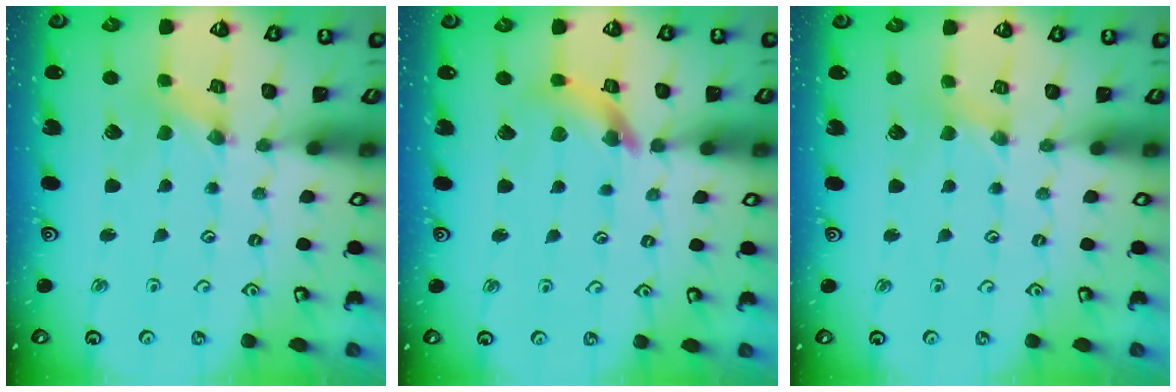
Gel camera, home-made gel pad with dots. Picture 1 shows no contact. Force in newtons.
{"total": 9.3, "press": 9.2, "slide": 0.9}
{"total": 1.7, "press": 1.7, "slide": 0.3}